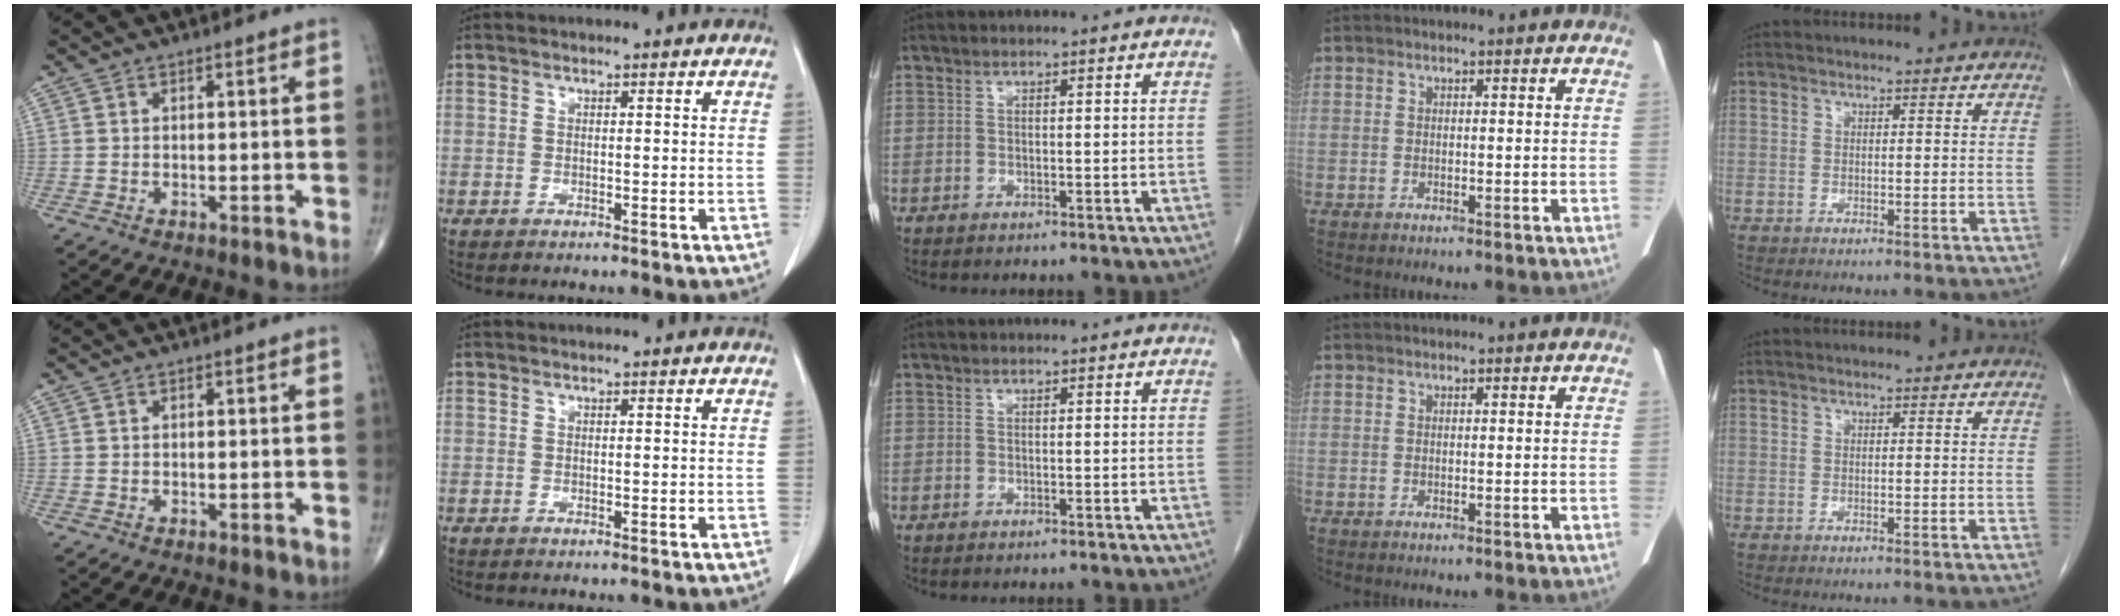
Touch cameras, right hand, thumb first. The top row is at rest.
{}